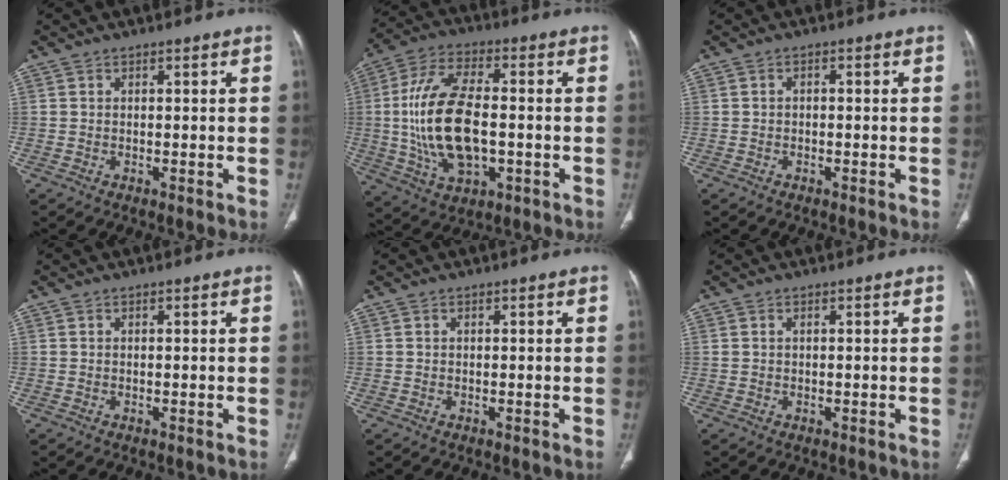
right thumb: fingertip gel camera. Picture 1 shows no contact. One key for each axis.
{"total": 18.1, "fx": -1.1, "fy": 9.2, "fz": 15.5, "tx": -0.308, "ty": 0.012, "tz": -0.014}
{"total": 0.6, "fx": -0.2, "fy": 0.4, "fz": 0.4, "tx": -0.005, "ty": 0.004, "tz": -0.006}
{"total": 0.0}
{"total": 0.0}
{"total": 0.5, "fx": 0.2, "fy": 0.3, "fz": 0.4, "tx": -0.011, "ty": 0.008, "tz": 0.006}